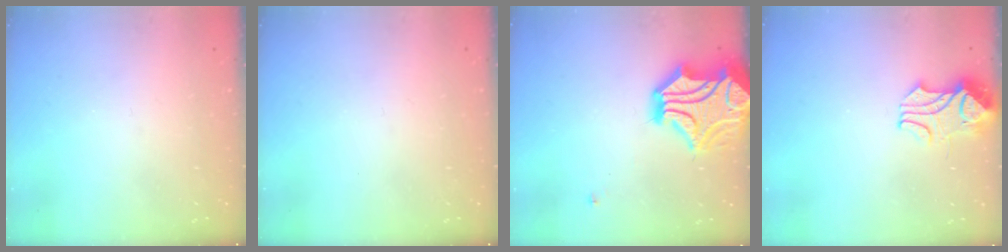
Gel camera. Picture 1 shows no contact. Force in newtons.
{"total": 0.0}
{"total": 9.1, "press": 8.7, "slide": 2.6}
{"total": 2.2, "press": 2.0, "slide": 0.9}